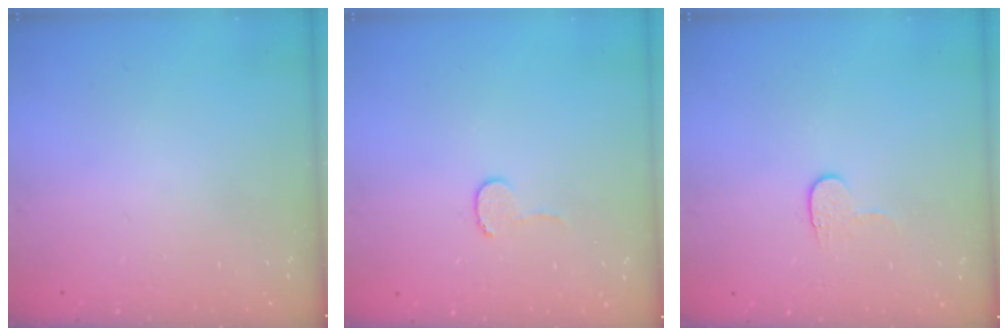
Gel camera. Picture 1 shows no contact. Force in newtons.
{"total": 4.1, "press": 4.1, "slide": 0.4}
{"total": 3.8, "press": 3.8, "slide": 0.4}